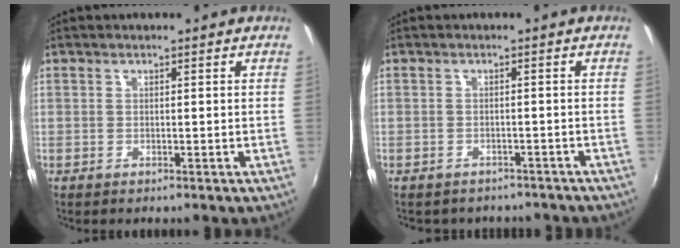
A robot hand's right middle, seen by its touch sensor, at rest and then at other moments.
{"total": 6.6, "force": [-5.6, 2.8, 1.9], "torque": [-0.043, -0.015, -0.067]}